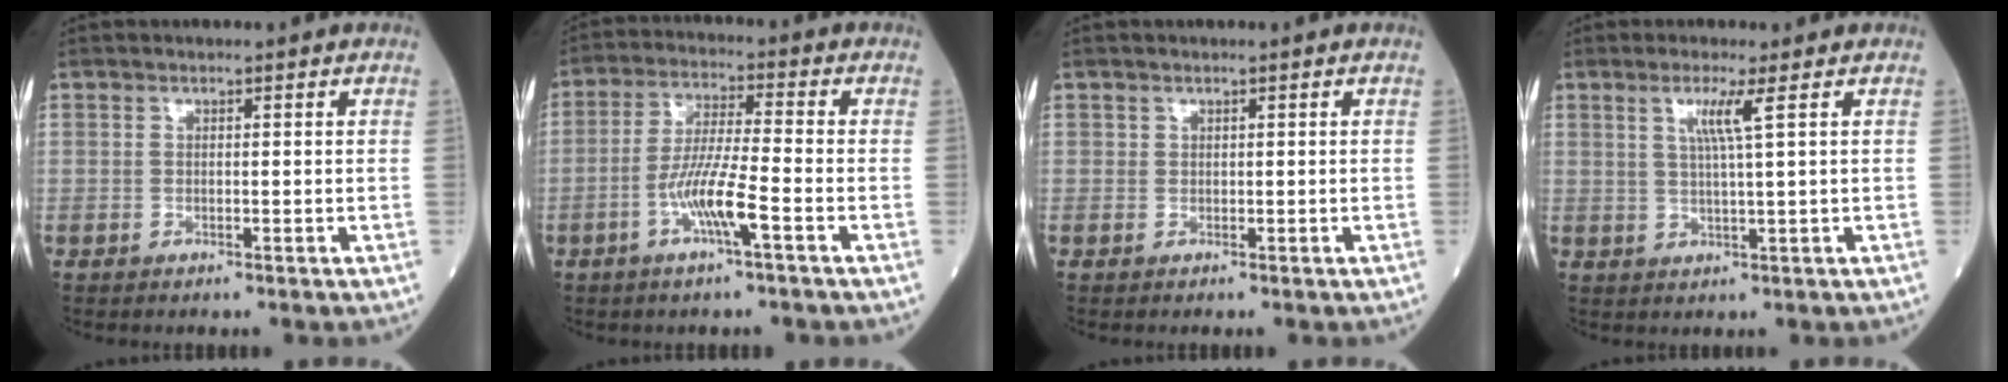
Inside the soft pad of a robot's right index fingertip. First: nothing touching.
{"total": 7.8, "force": [-3.1, 0.0, 7.1], "torque": [-0.143, -0.002, -0.062]}
{"total": 0.0}
{"total": 3.7, "force": [1.5, -0.9, 3.3], "torque": [-0.067, -0.002, 0.029]}